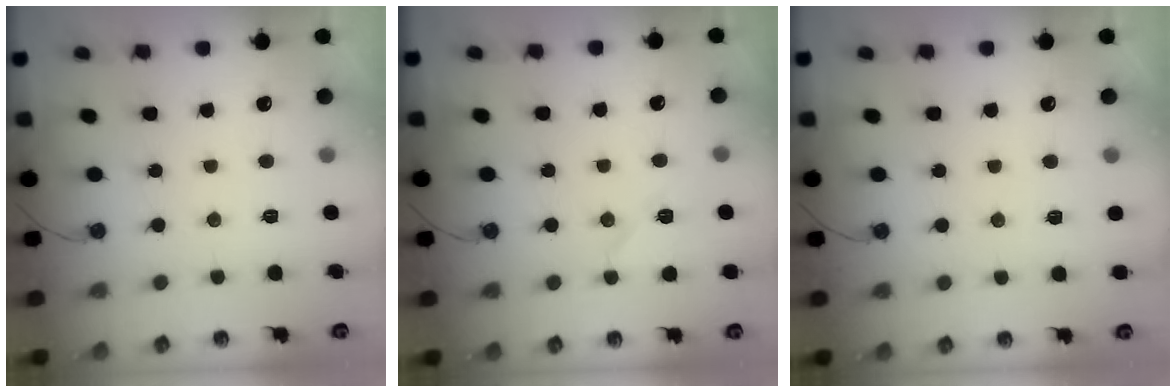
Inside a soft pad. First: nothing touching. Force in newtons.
{"total": 7.0, "press": 7.0, "slide": 0.5}
{"total": 2.5, "press": 2.4, "slide": 0.8}